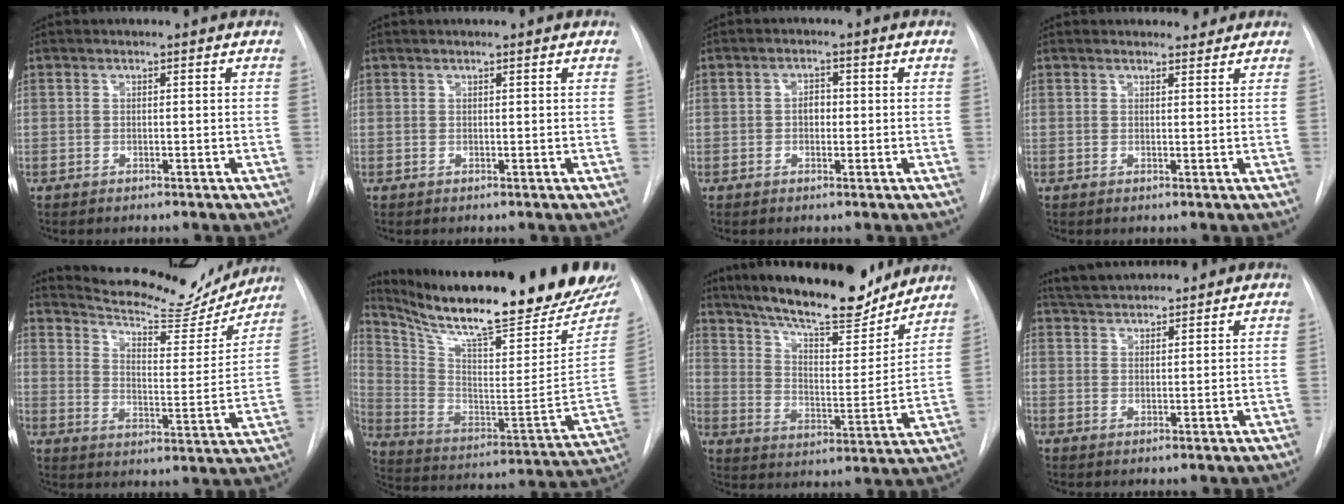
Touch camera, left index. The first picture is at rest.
{"total": 1.1, "force": [1.0, 0.0, 0.4], "torque": [-0.010, 0.014, 0.018]}
{"total": 2.1, "force": [-0.1, 1.5, 1.5], "torque": [-0.023, 0.007, -0.002]}
{"total": 2.8, "force": [2.7, 0.9, 0.2], "torque": [0.000, 0.002, 0.031]}
{"total": 18.5, "force": [17.4, 3.8, 4.9], "torque": [-0.069, -0.039, 0.234]}
{"total": 28.8, "force": [24.8, 2.8, 14.3], "torque": [-0.249, -0.090, 0.356]}
{"total": 20.5, "force": [17.9, 4.2, 9.1], "torque": [-0.149, -0.008, 0.267]}
{"total": 7.5, "force": [7.0, 1.4, 2.3], "torque": [-0.044, 0.032, 0.118]}